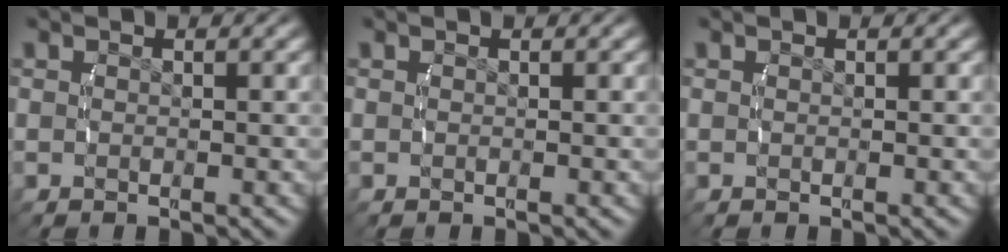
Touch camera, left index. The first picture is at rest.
{"total": 0.0}
{"total": 0.0}